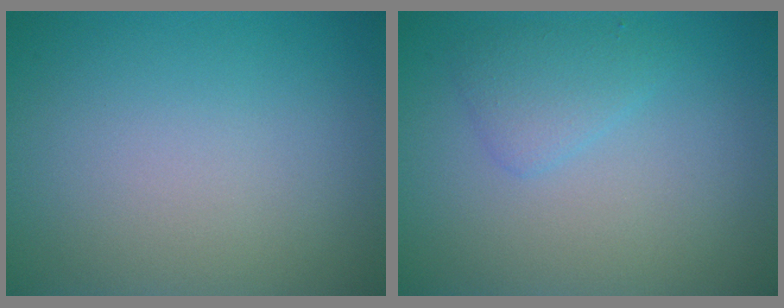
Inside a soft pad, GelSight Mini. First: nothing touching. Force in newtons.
{"total": 1.9, "press": 1.9, "slide": 0.0}